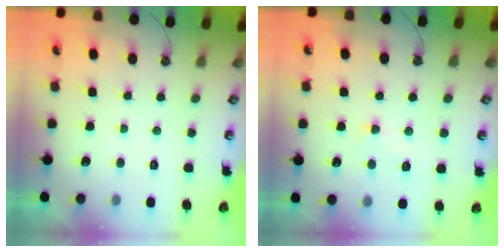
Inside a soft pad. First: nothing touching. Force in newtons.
{"total": 0.9, "press": 0.4, "slide": 0.8}